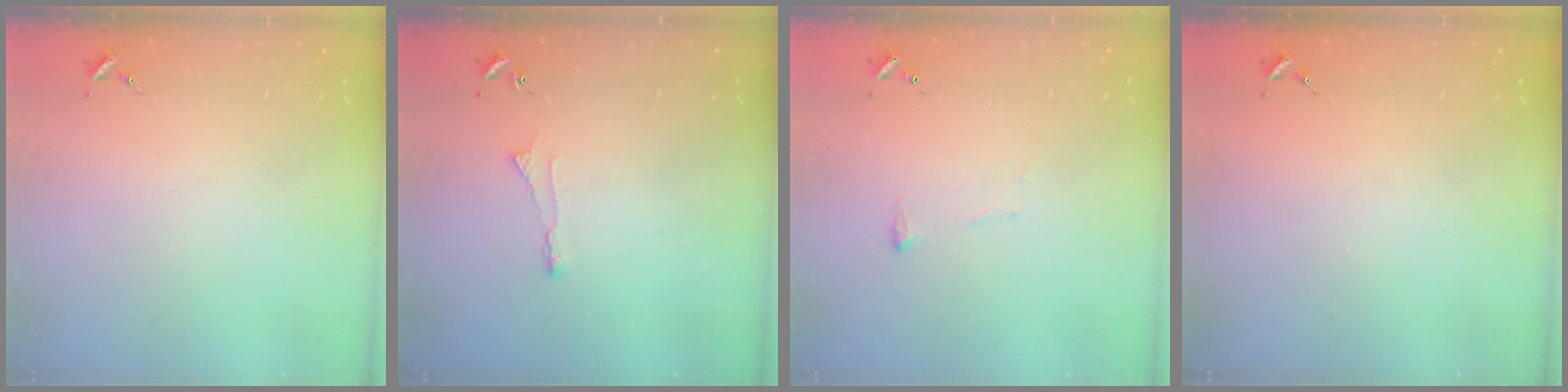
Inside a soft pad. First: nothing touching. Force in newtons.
{"total": 3.4, "press": 3.3, "slide": 0.7}
{"total": 8.1, "press": 8.1, "slide": 0.6}
{"total": 0.8, "press": 0.8, "slide": 0.0}